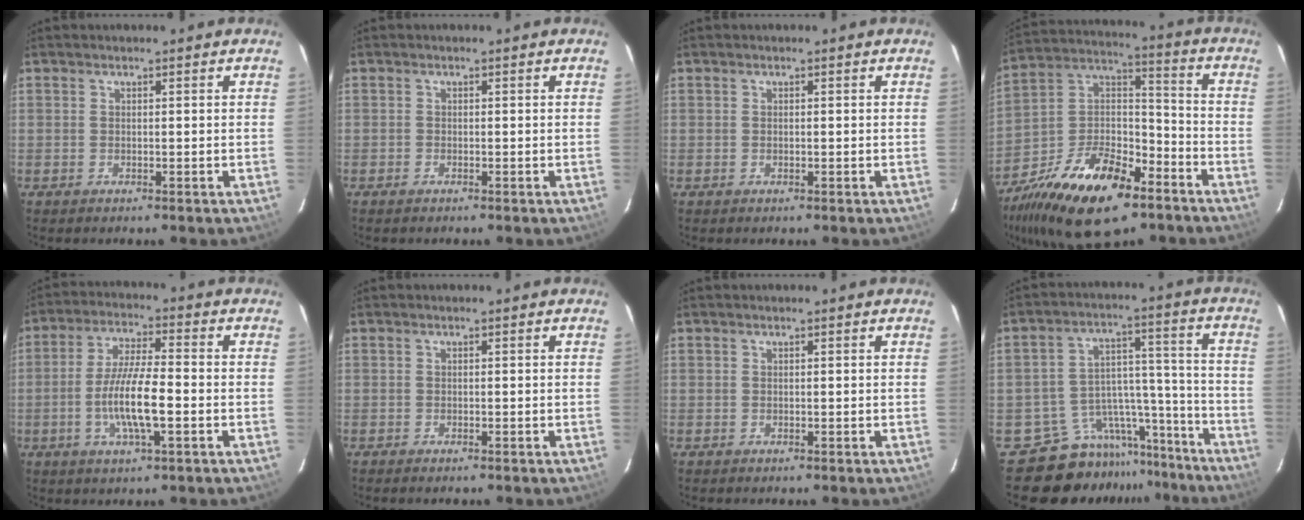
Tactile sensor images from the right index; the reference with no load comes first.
{"total": 0.5, "force": [-0.4, 0.2, 0.2], "torque": [-0.003, 0.000, -0.011]}
{"total": 0.0}
{"total": 22.9, "force": [-13.3, 10.7, 15.2], "torque": [-0.302, 0.002, -0.228]}
{"total": 10.0, "force": [-2.7, 1.8, 9.4], "torque": [-0.184, -0.004, -0.050]}
{"total": 0.7, "force": [-0.6, 0.3, 0.2], "torque": [-0.007, -0.002, -0.012]}
{"total": 0.0}
{"total": 14.7, "force": [-13.2, 6.3, 0.1], "torque": [0.005, 0.080, -0.196]}